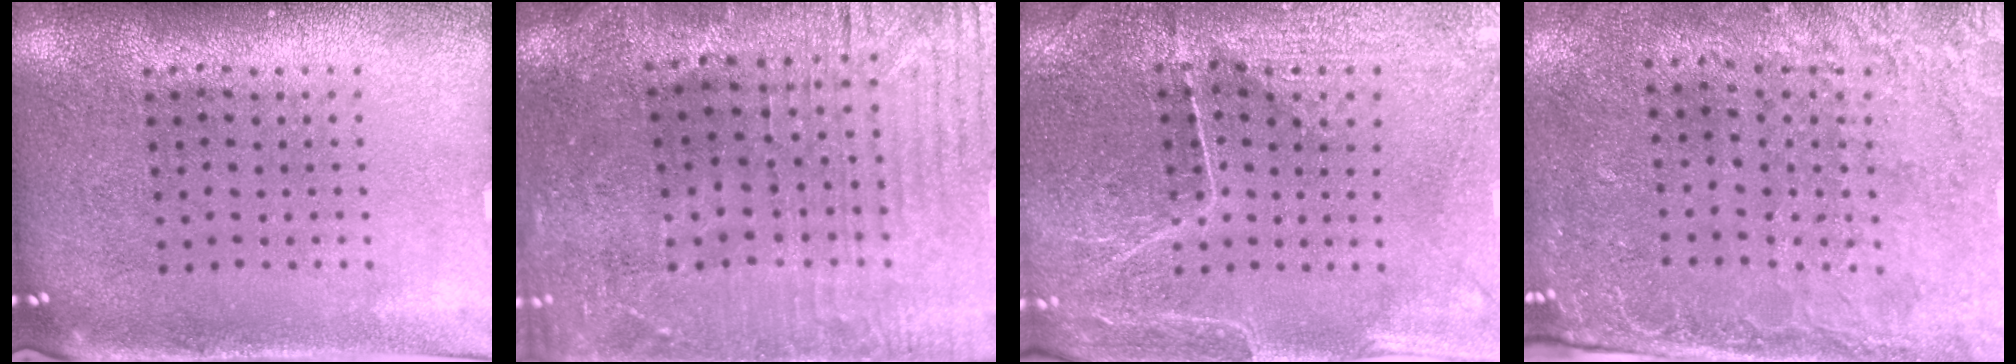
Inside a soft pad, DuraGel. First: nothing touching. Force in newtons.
{"total": 1.8, "press": 1.8, "slide": 0.5}
{"total": 1.3, "press": 1.3, "slide": 0.3}
{"total": 2.5, "press": 2.2, "slide": 1.3}